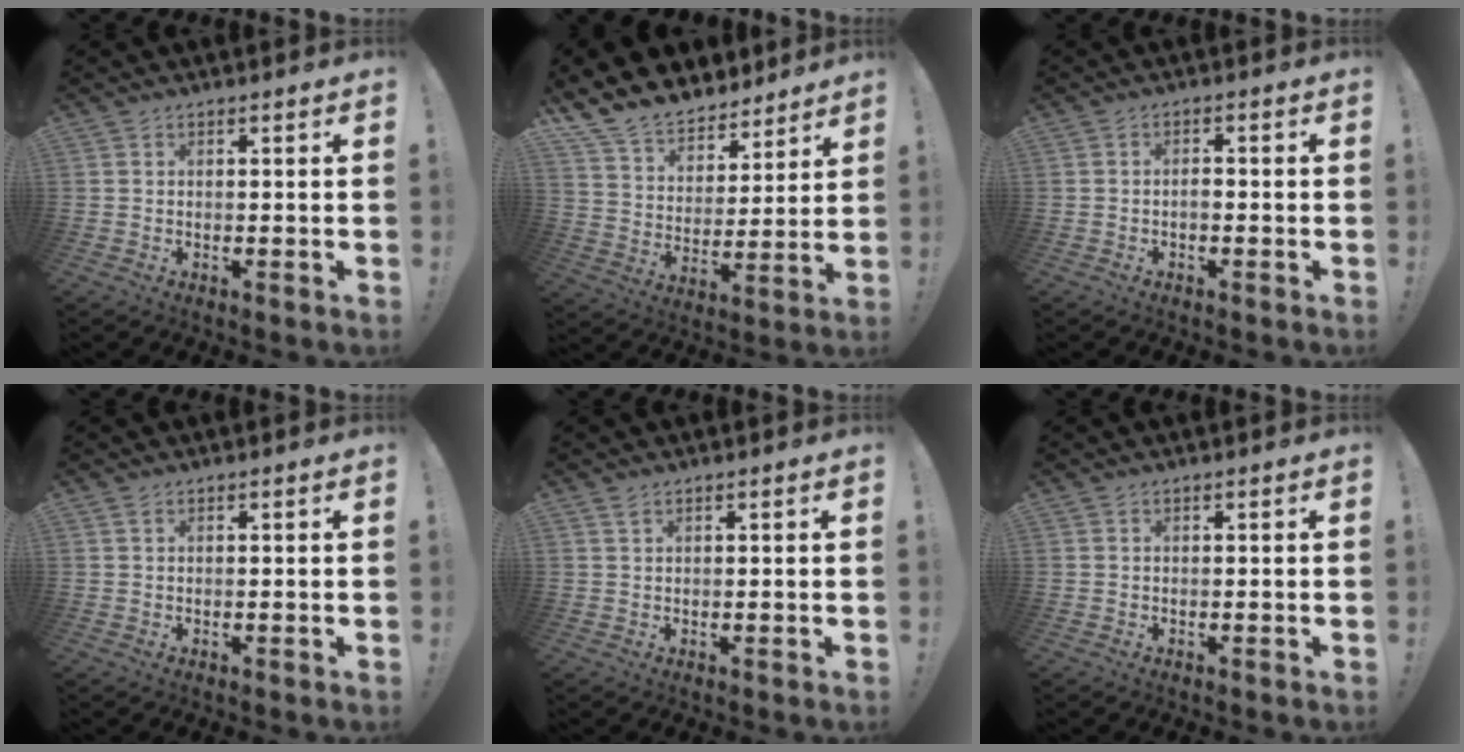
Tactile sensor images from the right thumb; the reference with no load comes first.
{"total": 12.5, "force": [10.5, 6.2, 2.4], "torque": [-0.061, -0.089, 0.199]}
{"total": 1.6, "force": [-0.8, 0.7, 1.2], "torque": [-0.027, 0.005, -0.012]}
{"total": 0.7, "force": [0.4, 0.4, 0.4], "torque": [-0.007, 0.001, 0.008]}
{"total": 1.2, "force": [0.9, 0.3, 0.8], "torque": [-0.009, -0.004, 0.016]}
{"total": 0.0}